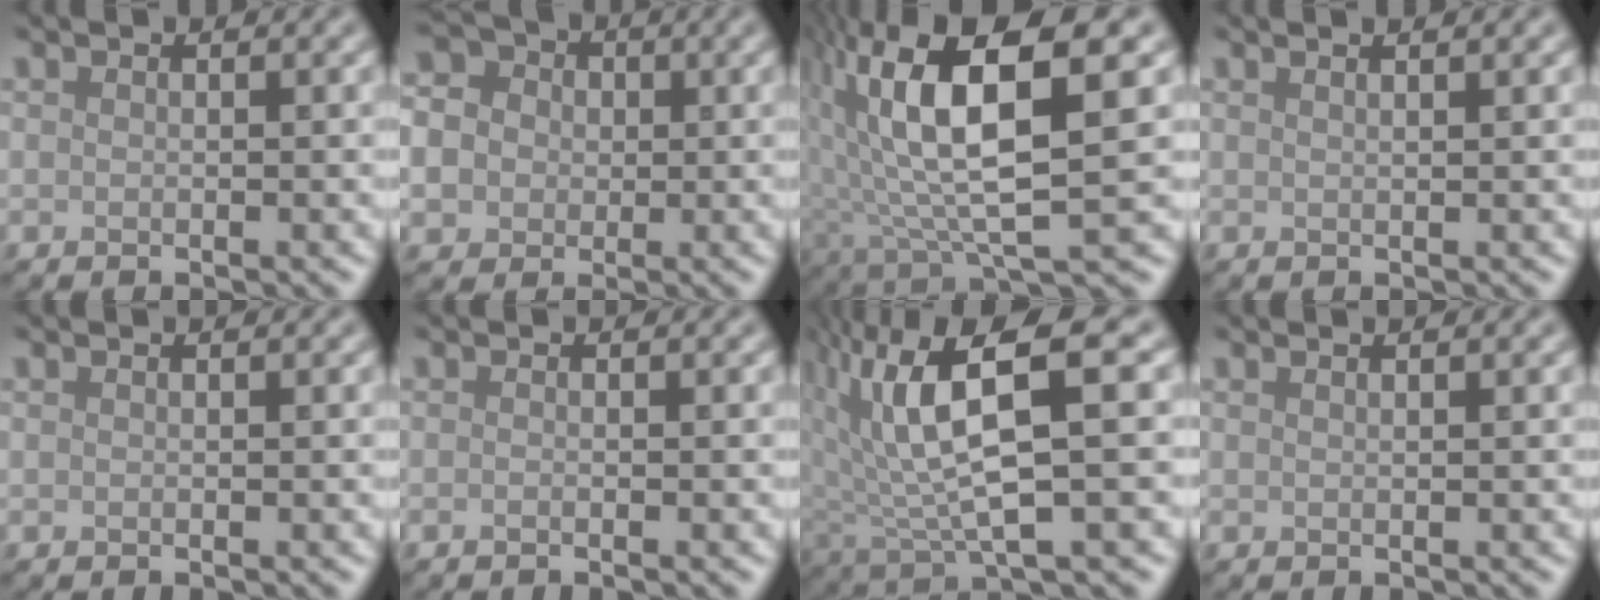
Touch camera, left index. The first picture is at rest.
{"total": 9.3, "force": [-0.1, 8.5, 3.7], "torque": [-0.076, 0.027, -0.035]}
{"total": 12.2, "force": [3.1, 3.7, 11.2], "torque": [-0.214, 0.005, 0.061]}
{"total": 2.7, "force": [1.6, 1.2, 1.8], "torque": [-0.001, 0.007, -0.010]}
{"total": 0.0}
{"total": 0.7, "force": [-0.2, 0.3, 0.6], "torque": [-0.006, -0.007, -0.008]}
{"total": 10.3, "force": [2.6, 3.1, 9.4], "torque": [-0.192, 0.007, 0.050]}
{"total": 1.0, "force": [0.6, 0.3, 0.7], "torque": [-0.005, 0.001, 0.001]}